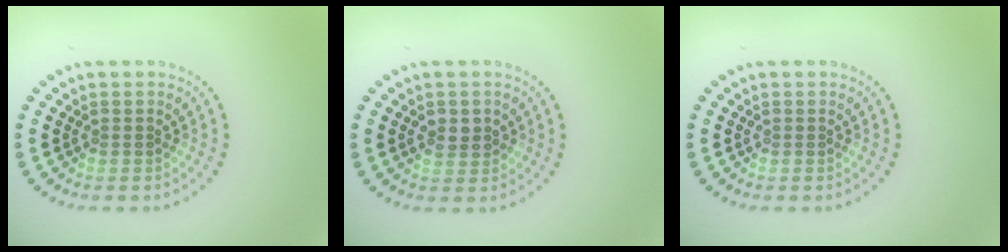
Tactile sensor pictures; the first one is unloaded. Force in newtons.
{"total": 1.7, "press": 1.7, "slide": 0.2}
{"total": 0.0}